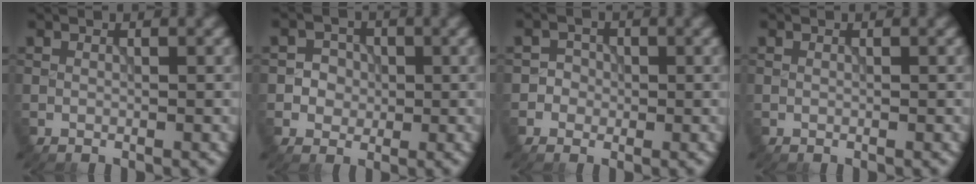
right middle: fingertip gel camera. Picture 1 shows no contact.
{"total": 2.6, "force": [-0.1, 2.5, 0.7], "torque": [0.004, 0.002, -0.012]}
{"total": 2.1, "force": [-0.7, 1.9, 0.2], "torque": [0.016, 0.010, -0.019]}
{"total": 0.0}